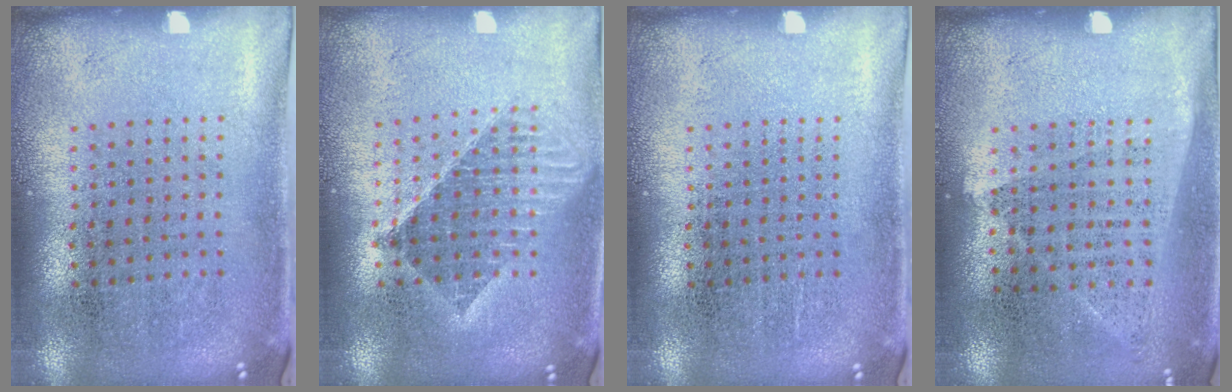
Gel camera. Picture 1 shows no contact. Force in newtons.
{"total": 1.5, "press": 1.3, "slide": 0.8}
{"total": 0.0}
{"total": 1.0, "press": 0.8, "slide": 0.5}